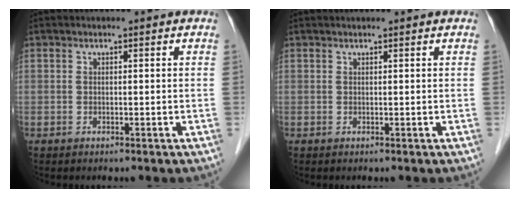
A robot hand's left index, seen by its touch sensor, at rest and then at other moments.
{"total": 1.3, "force": [1.2, -0.1, 0.4], "torque": [-0.007, 0.017, 0.021]}